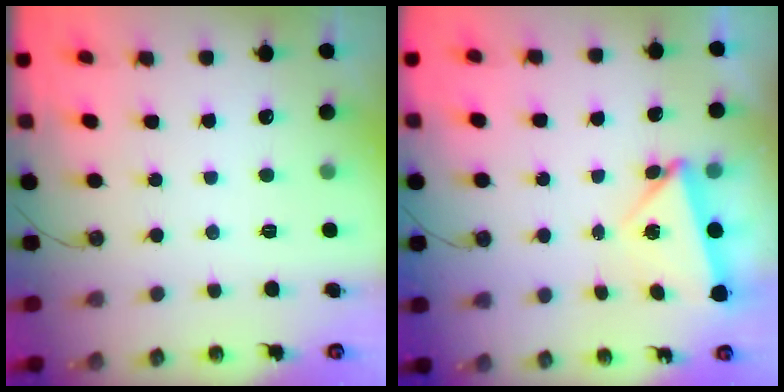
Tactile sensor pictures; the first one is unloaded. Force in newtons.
{"total": 5.7, "press": 5.6, "slide": 0.7}